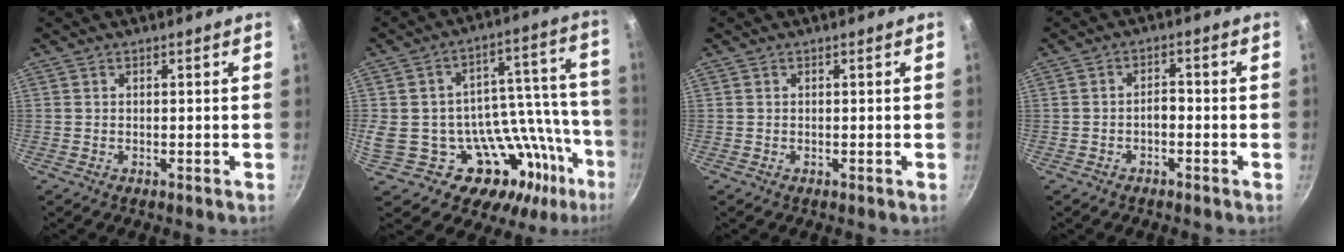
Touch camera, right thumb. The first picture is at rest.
{"total": 26.3, "force": [-10.6, 16.4, 17.6], "torque": [-0.175, 0.056, -0.139]}
{"total": 0.0}
{"total": 2.3, "force": [-1.1, 1.2, 1.6], "torque": [-0.015, 0.021, -0.019]}